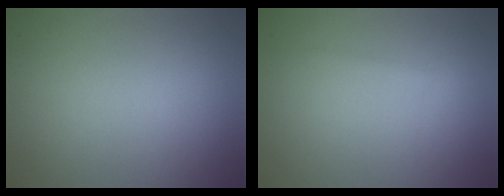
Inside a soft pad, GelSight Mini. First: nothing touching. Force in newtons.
{"total": 0.7, "press": 0.7, "slide": 0.0}